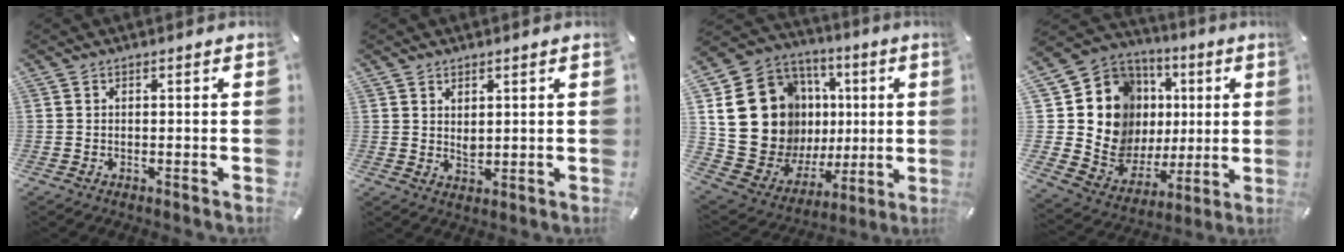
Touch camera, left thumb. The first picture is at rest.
{"total": 2.3, "force": [1.4, 1.6, 0.9], "torque": [-0.011, -0.003, 0.025]}
{"total": 22.6, "force": [4.4, 18.8, 11.8], "torque": [-0.207, -0.033, 0.119]}
{"total": 18.0, "force": [3.8, 15.9, 7.6], "torque": [-0.138, -0.042, 0.099]}